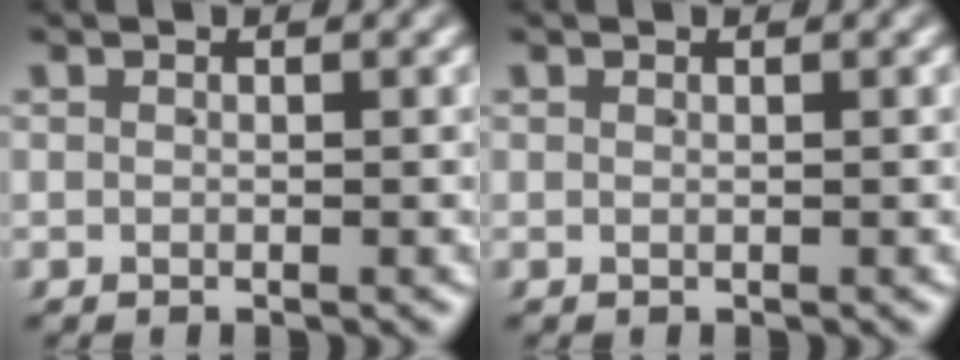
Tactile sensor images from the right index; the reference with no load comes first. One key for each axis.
{"total": 0.0}